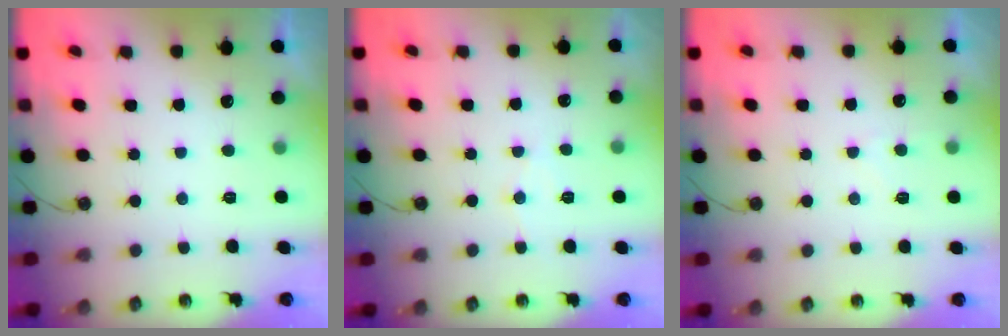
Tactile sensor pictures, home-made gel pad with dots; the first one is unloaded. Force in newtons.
{"total": 5.9, "press": 5.8, "slide": 0.6}
{"total": 3.8, "press": 3.8, "slide": 0.5}